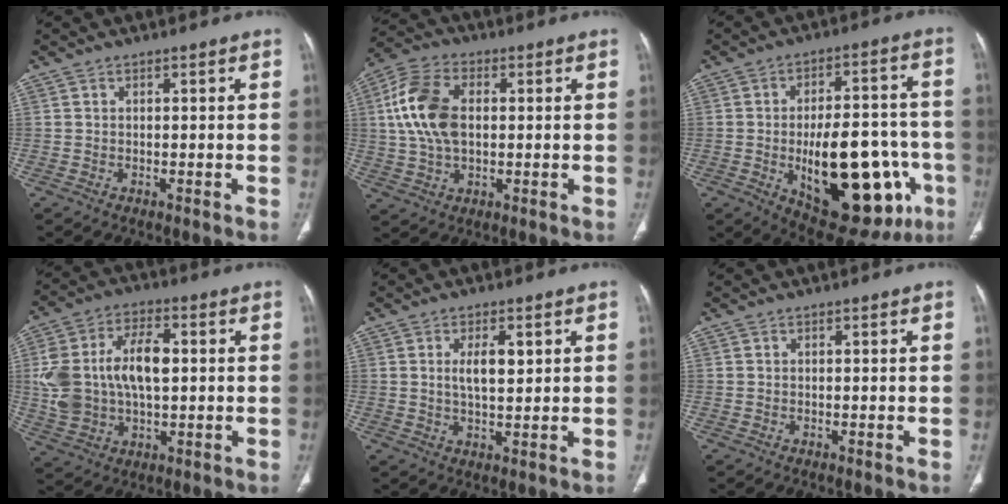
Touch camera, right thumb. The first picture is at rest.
{"total": 12.9, "force": [1.7, 7.9, 10.0], "torque": [-0.198, 0.010, 0.027]}
{"total": 25.7, "force": [-6.7, 11.8, 21.8], "torque": [-0.269, 0.020, -0.070]}
{"total": 16.2, "force": [1.5, 9.6, 13.0], "torque": [-0.244, 0.015, 0.034]}
{"total": 5.2, "force": [1.4, 2.2, 4.5], "torque": [-0.069, -0.010, 0.024]}
{"total": 0.0}